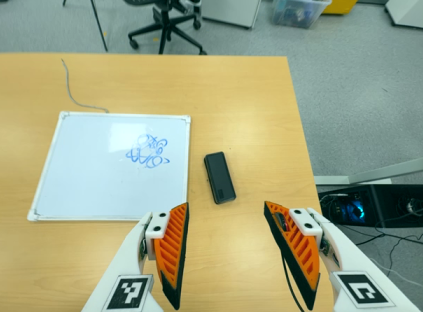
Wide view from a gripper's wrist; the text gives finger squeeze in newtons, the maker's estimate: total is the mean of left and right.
{"total": 0.0}